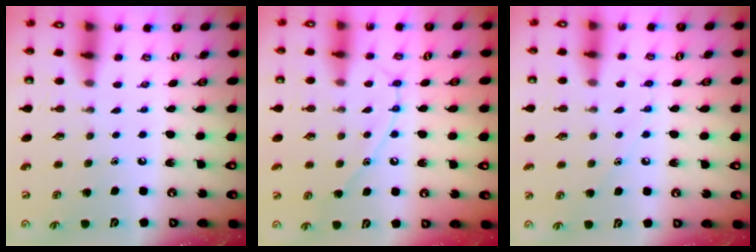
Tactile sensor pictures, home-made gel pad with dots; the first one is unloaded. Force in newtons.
{"total": 10.9, "press": 10.9, "slide": 1.0}
{"total": 6.4, "press": 6.4, "slide": 0.7}